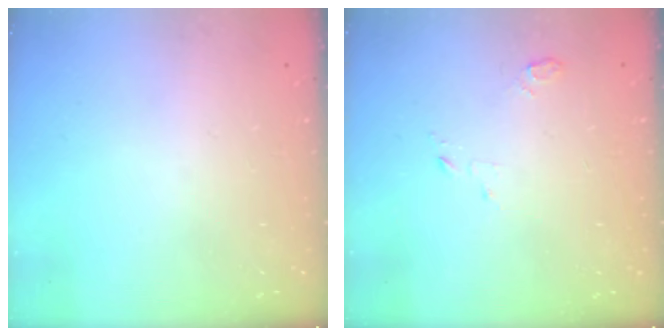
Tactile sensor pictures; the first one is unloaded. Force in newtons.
{"total": 2.8, "press": 2.8, "slide": 0.3}